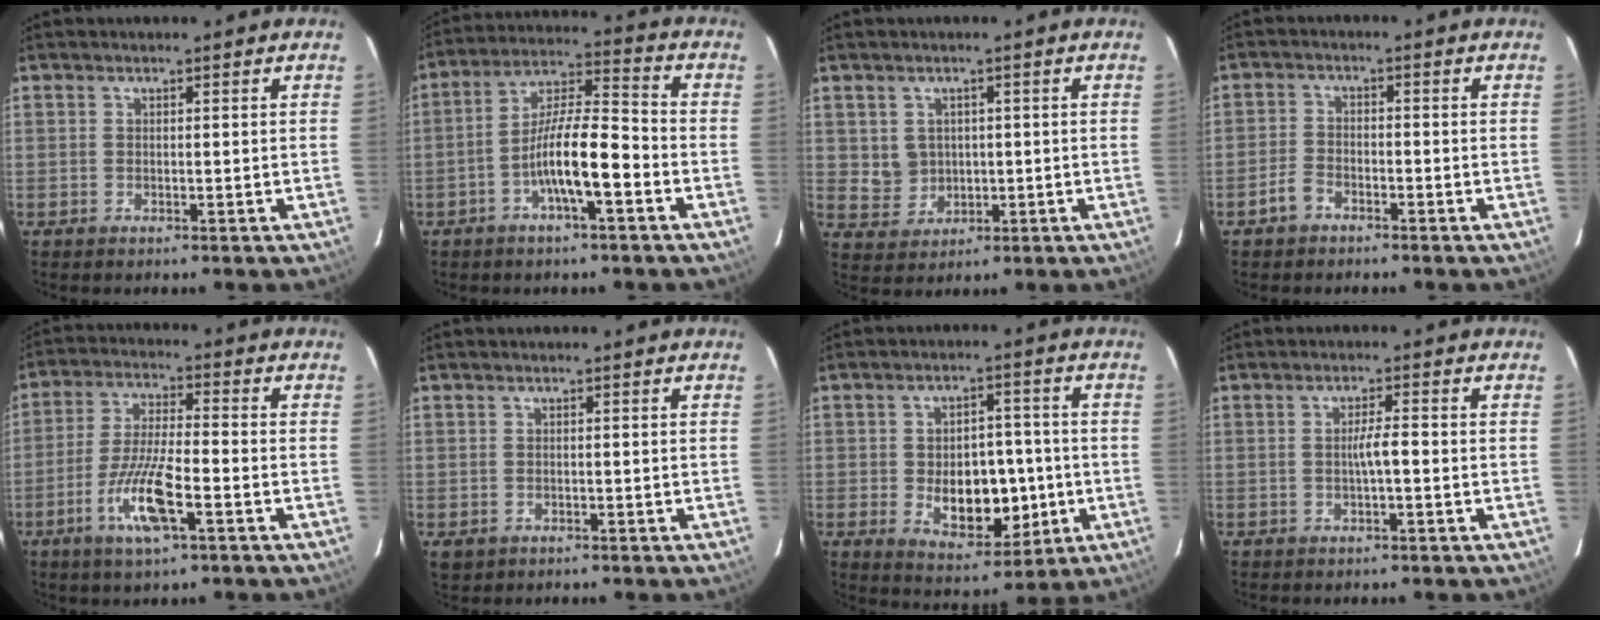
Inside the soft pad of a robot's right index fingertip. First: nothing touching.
{"total": 10.6, "force": [-3.9, 1.7, 9.7], "torque": [-0.180, 0.016, -0.069]}
{"total": 4.3, "force": [0.6, 4.1, 1.2], "torque": [-0.023, 0.010, 0.022]}
{"total": 3.0, "force": [-2.2, 1.7, 1.3], "torque": [-0.031, 0.004, -0.038]}
{"total": 10.0, "force": [-4.3, 1.5, 9.0], "torque": [-0.177, -0.010, -0.079]}
{"total": 2.4, "force": [-1.1, 2.0, 0.5], "torque": [-0.009, 0.001, -0.011]}
{"total": 11.1, "force": [-1.8, 6.4, 8.8], "torque": [-0.131, 0.009, -0.015]}
{"total": 2.5, "force": [-0.4, 0.1, 2.4], "torque": [-0.043, 0.002, -0.009]}